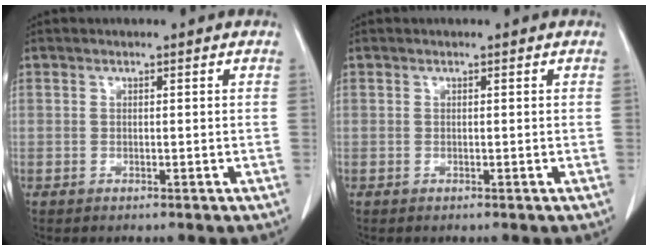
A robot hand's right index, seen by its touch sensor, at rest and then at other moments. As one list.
[{"total": 0.0}]